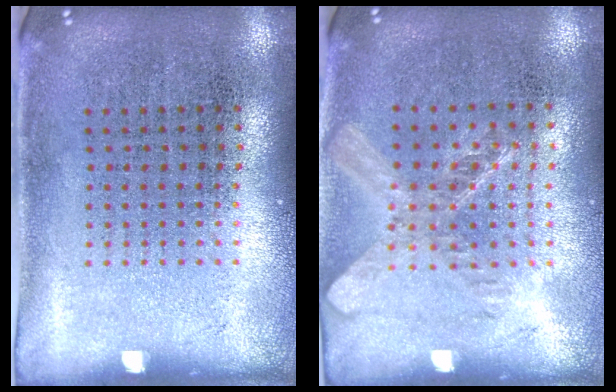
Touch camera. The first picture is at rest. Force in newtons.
{"total": 1.5, "press": 1.3, "slide": 0.7}